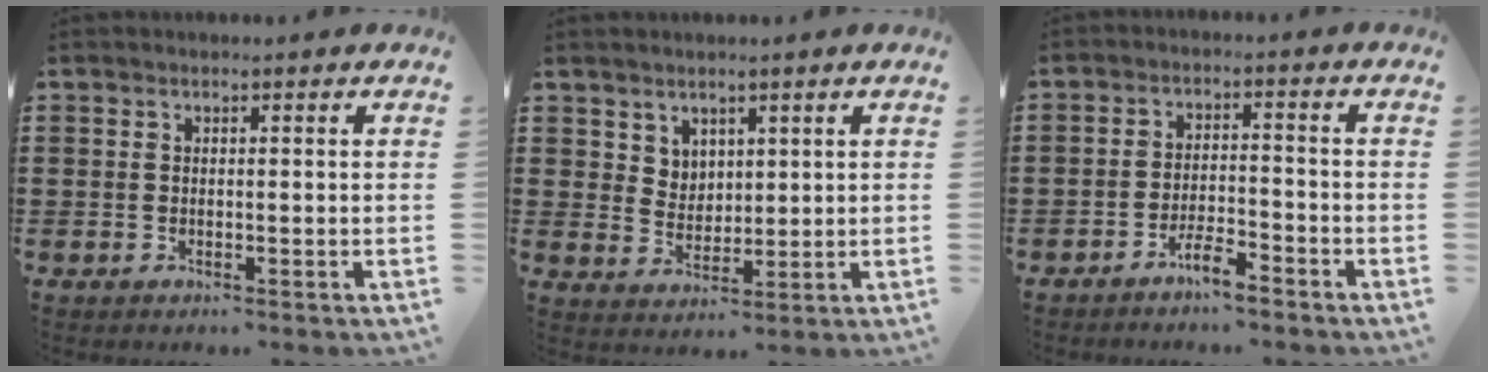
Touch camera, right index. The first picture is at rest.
{"total": 3.9, "force": [2.8, 2.6, 0.4], "torque": [-0.021, 0.005, 0.053]}
{"total": 4.0, "force": [-3.5, 0.4, 1.8], "torque": [-0.034, 0.007, -0.067]}